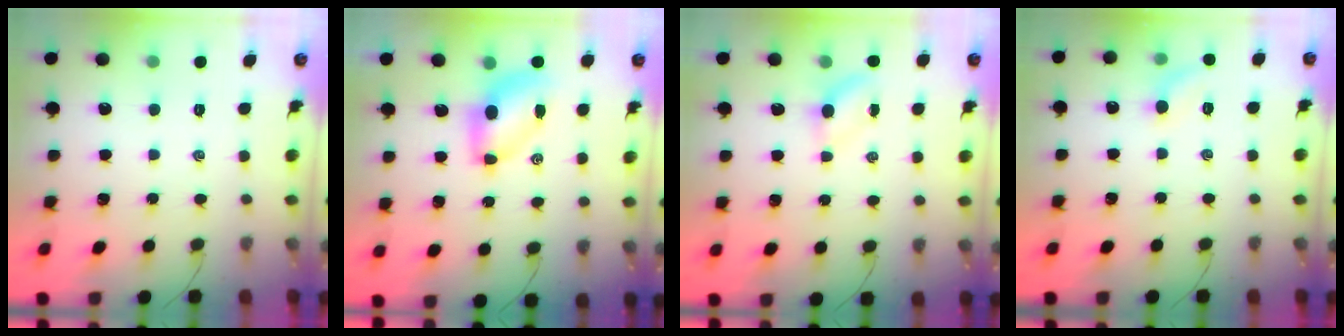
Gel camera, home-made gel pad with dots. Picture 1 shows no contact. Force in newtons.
{"total": 7.8, "press": 7.7, "slide": 1.3}
{"total": 3.8, "press": 3.6, "slide": 1.3}
{"total": 6.9, "press": 6.7, "slide": 1.6}